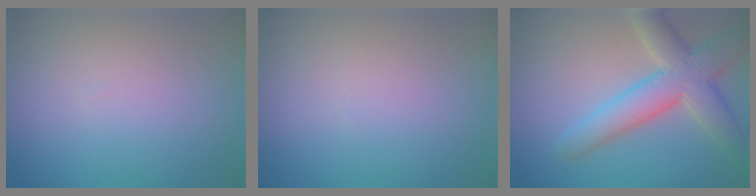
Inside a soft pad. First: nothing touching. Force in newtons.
{"total": 0.0}
{"total": 6.7, "press": 6.7, "slide": 0.6}